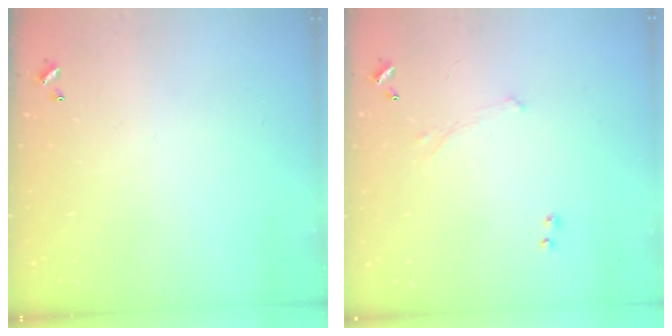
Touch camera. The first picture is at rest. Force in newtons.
{"total": 0.7, "press": 0.3, "slide": 0.6}